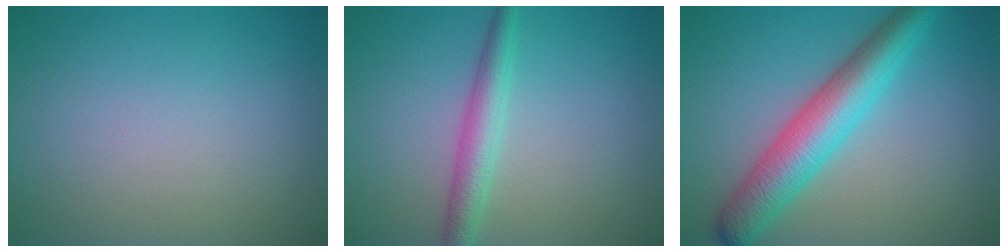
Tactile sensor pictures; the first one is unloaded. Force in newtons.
{"total": 2.9, "press": 2.9, "slide": 0.0}
{"total": 6.4, "press": 6.4, "slide": 0.1}